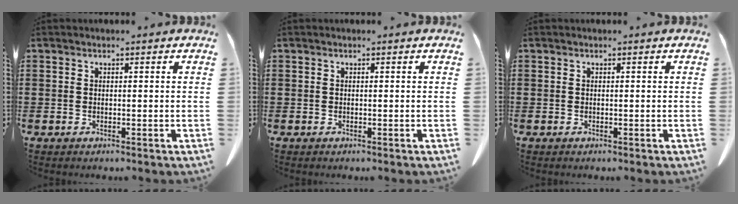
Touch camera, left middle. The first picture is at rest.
{"total": 0.0}
{"total": 0.0}